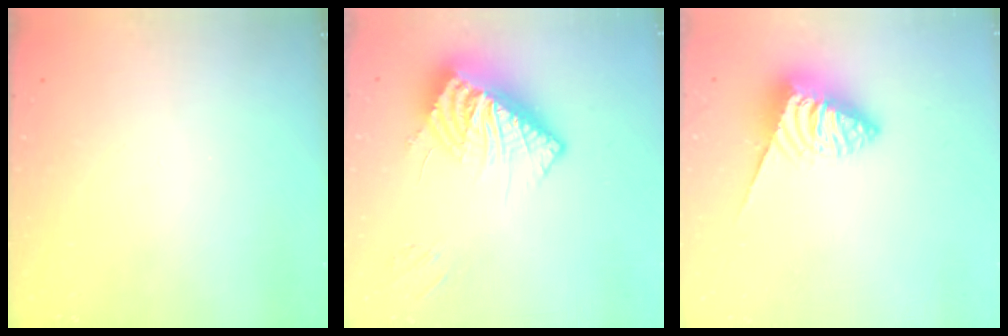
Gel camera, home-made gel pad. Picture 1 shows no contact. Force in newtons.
{"total": 15.5, "press": 15.4, "slide": 1.8}
{"total": 4.7, "press": 4.7, "slide": 0.3}